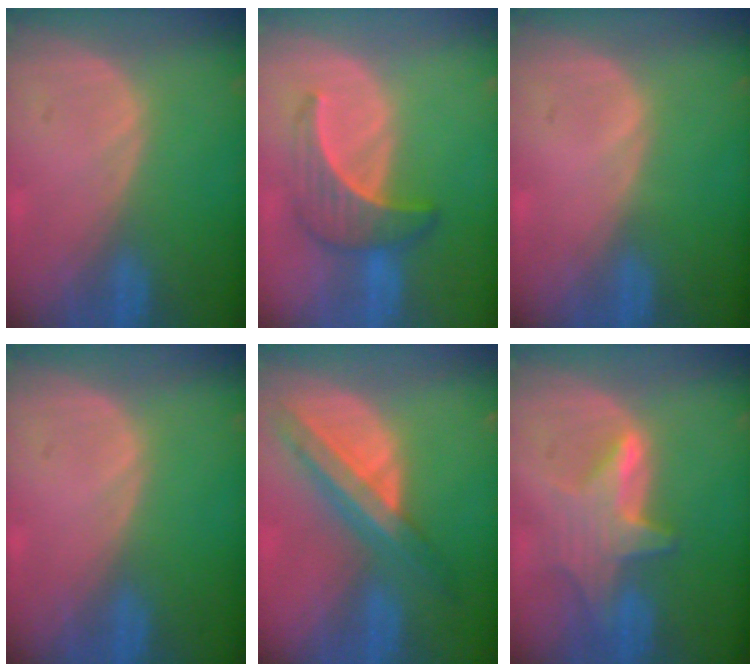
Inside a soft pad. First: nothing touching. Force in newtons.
{"total": 6.5, "press": 6.3, "slide": 1.7}
{"total": 0.0}
{"total": 0.0}
{"total": 8.3, "press": 7.1, "slide": 4.4}
{"total": 6.9, "press": 6.4, "slide": 2.6}